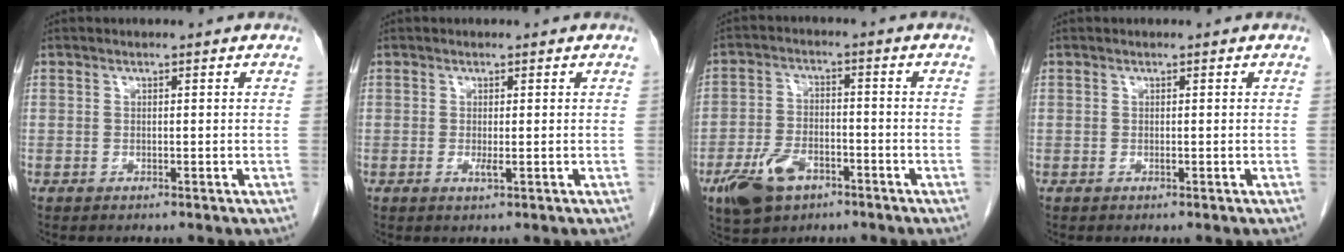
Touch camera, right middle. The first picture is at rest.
{"total": 1.1, "force": [-0.2, 0.1, 1.1], "torque": [-0.019, -0.004, -0.001]}
{"total": 8.6, "force": [-4.9, 4.7, 5.3], "torque": [-0.111, -0.002, -0.083]}
{"total": 0.0}